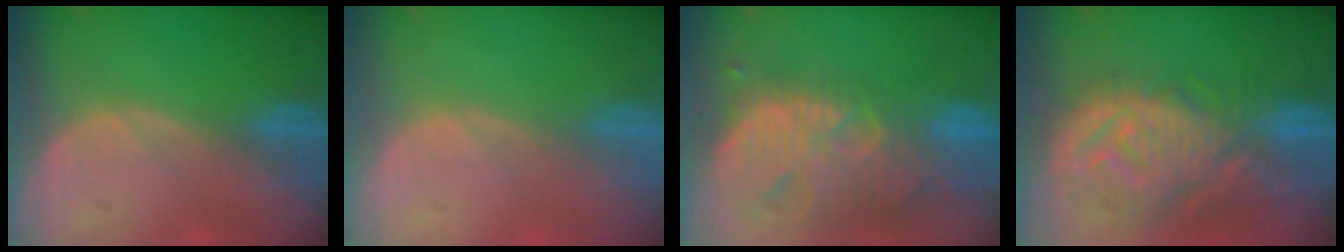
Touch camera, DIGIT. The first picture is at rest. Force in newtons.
{"total": 0.0}
{"total": 13.6, "press": 11.6, "slide": 7.2}
{"total": 12.4, "press": 11.1, "slide": 5.7}